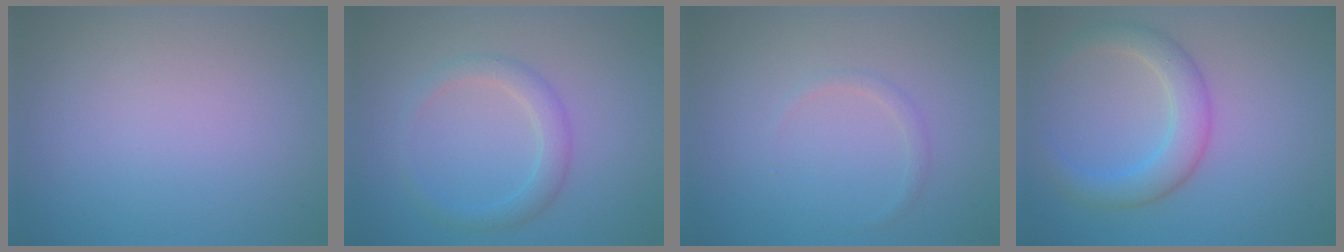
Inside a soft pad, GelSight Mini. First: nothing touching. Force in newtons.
{"total": 2.3, "press": 2.3, "slide": 0.0}
{"total": 0.8, "press": 0.8, "slide": 0.0}
{"total": 3.9, "press": 3.9, "slide": 0.2}